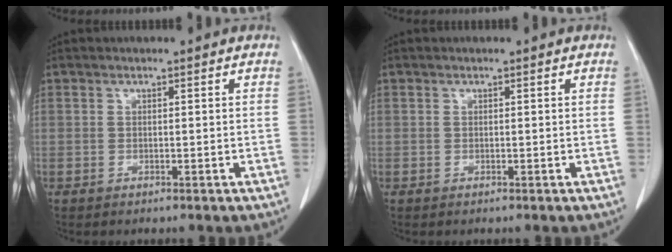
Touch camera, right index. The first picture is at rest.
{"total": 0.0}